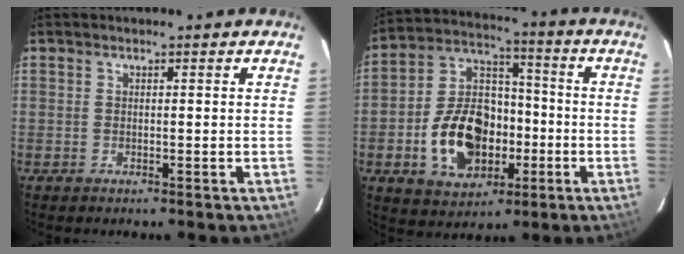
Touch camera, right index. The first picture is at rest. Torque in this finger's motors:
{"motor_torque": [1.88, -0.26, 0.36, 0.10]}